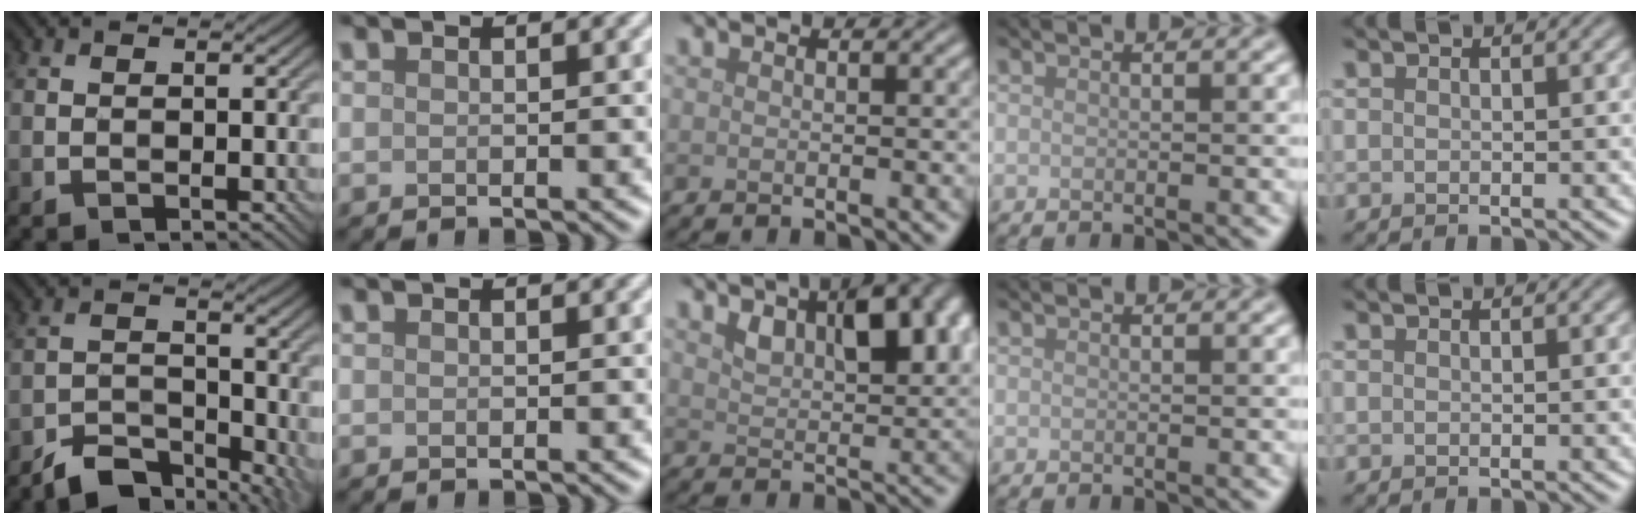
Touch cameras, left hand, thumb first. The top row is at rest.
{"thumb": {"total": 6.4, "force": [-4.8, 2.9, 3.1], "torque": [-0.043, -0.003, -0.091]}, "middle": {"total": 7.2, "force": [2.8, 3.6, 5.5], "torque": [-0.091, 0.003, 0.048]}}